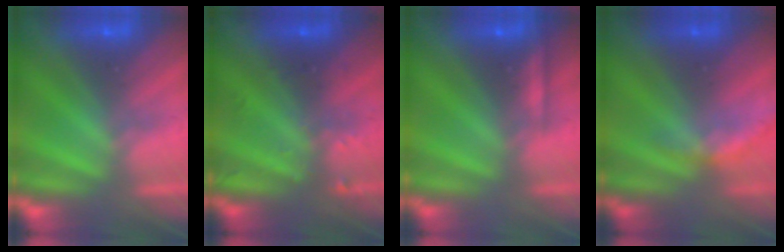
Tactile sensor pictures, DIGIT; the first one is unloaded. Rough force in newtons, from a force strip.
{"total": 2.4}
{"total": 2.3}
{"total": 1.9}